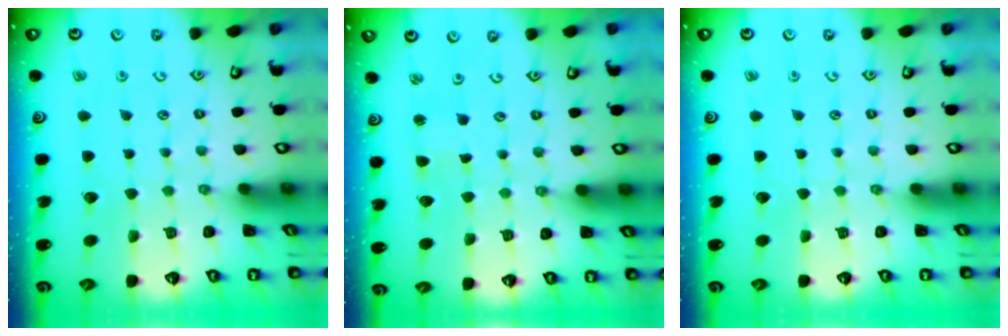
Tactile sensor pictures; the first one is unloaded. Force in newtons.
{"total": 1.5, "press": 1.5, "slide": 0.2}
{"total": 0.0}